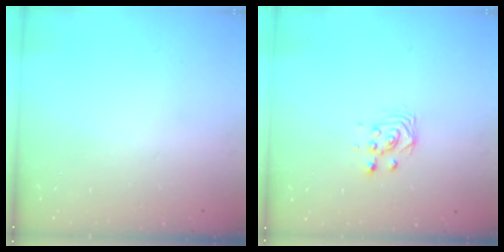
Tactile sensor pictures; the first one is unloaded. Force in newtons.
{"total": 2.8, "press": 2.8, "slide": 0.3}